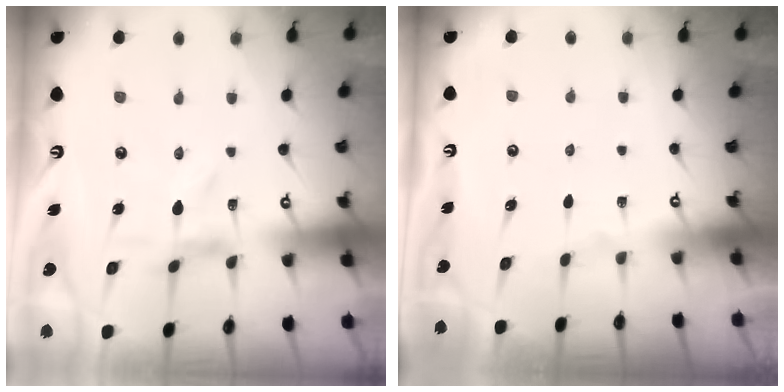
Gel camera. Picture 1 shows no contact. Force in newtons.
{"total": 0.0}